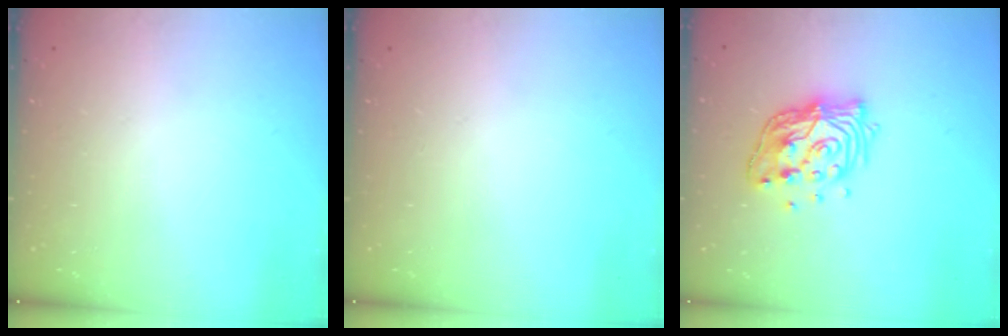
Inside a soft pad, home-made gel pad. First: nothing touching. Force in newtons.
{"total": 0.0}
{"total": 14.4, "press": 14.3, "slide": 1.0}